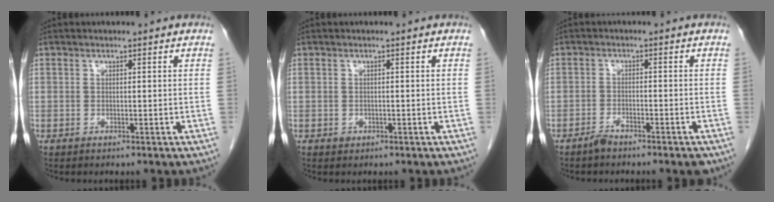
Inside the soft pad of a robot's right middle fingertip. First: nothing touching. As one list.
[{"total": 0.6, "force": [-0.3, 0.5, 0.2], "torque": [-0.004, 0.002, -0.003]}, {"total": 3.3, "force": [-2.8, 0.7, 1.7], "torque": [-0.024, -0.001, -0.045]}]